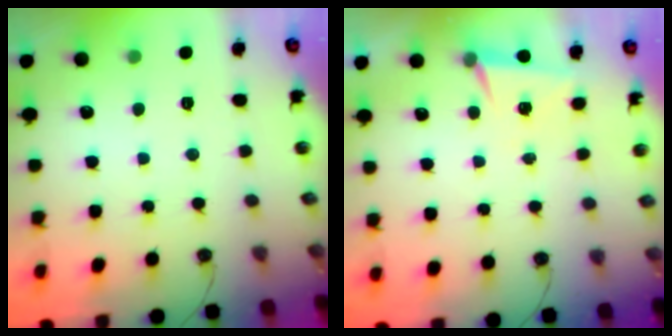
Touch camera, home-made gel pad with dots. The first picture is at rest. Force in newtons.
{"total": 4.2, "press": 3.0, "slide": 3.0}